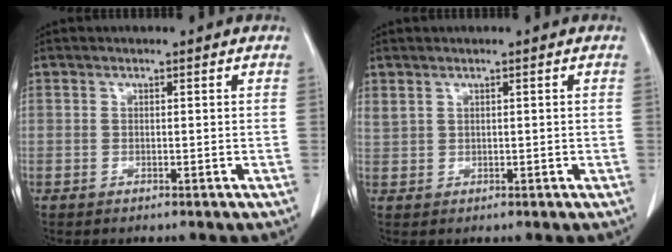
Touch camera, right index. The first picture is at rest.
{"total": 1.3, "force": [0.9, 0.6, 0.7], "torque": [-0.025, 0.014, 0.030]}